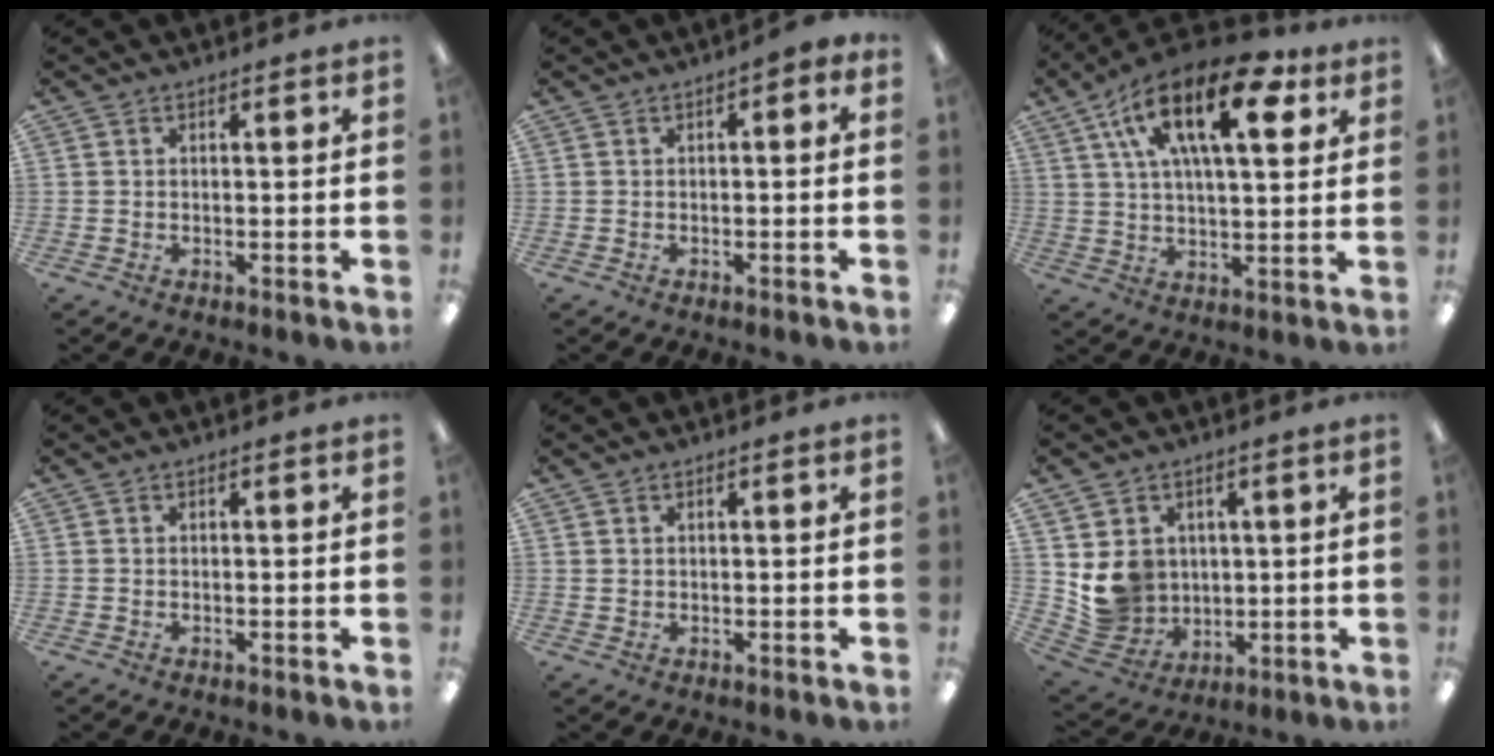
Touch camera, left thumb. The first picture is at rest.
{"total": 1.6, "force": [-0.8, 0.8, 1.1], "torque": [-0.021, 0.006, -0.016]}
{"total": 21.2, "force": [9.8, 9.3, 16.3], "torque": [-0.275, -0.027, 0.155]}
{"total": 0.0}
{"total": 0.9, "force": [0.6, 0.6, 0.0], "torque": [-0.001, 0.003, 0.012]}
{"total": 8.9, "force": [2.7, 8.3, 1.7], "torque": [-0.037, -0.013, 0.064]}